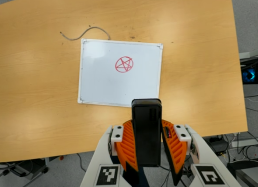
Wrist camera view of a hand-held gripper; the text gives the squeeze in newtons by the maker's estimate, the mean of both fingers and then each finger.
{"total": 9.3, "left": 7.6, "right": 11.0}